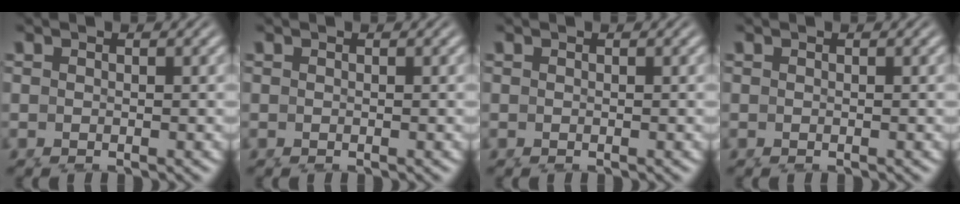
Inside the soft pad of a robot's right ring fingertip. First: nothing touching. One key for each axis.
{"total": 0.0}
{"total": 0.0}
{"total": 0.0}